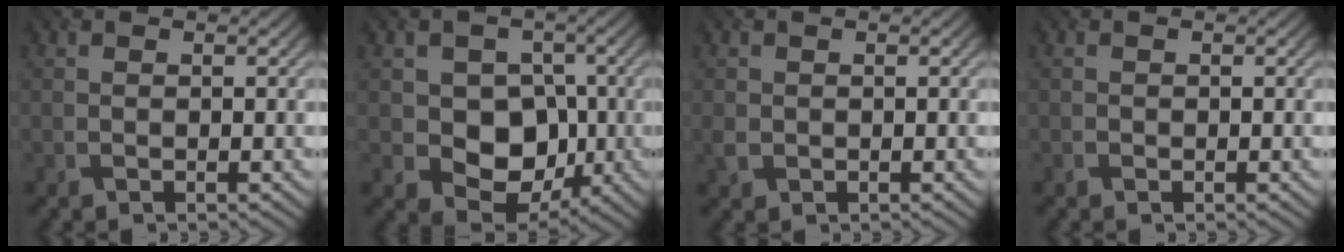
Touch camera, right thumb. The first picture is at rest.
{"total": 8.8, "force": [-0.7, 7.2, 5.0], "torque": [-0.080, -0.010, -0.026]}
{"total": 1.2, "force": [-0.1, 1.1, 0.5], "torque": [-0.015, -0.005, -0.001]}
{"total": 0.0}